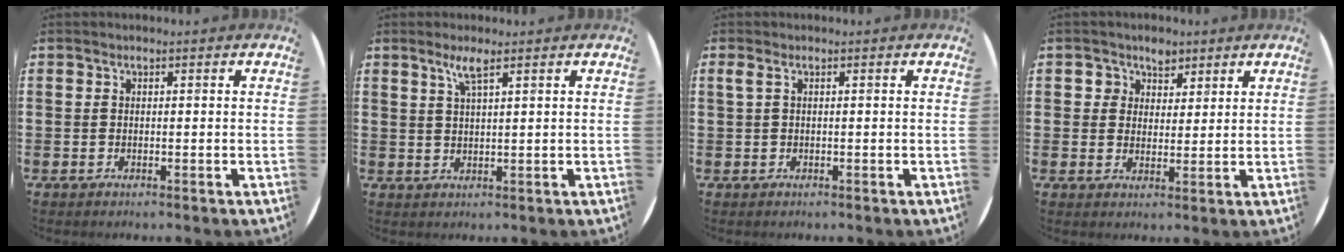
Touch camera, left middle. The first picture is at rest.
{"total": 2.8, "force": [1.8, 0.1, 2.0], "torque": [-0.043, 0.003, 0.031]}
{"total": 0.7, "force": [0.1, 0.1, 0.7], "torque": [-0.014, 0.002, 0.001]}
{"total": 3.4, "force": [2.2, 2.5, 0.5], "torque": [-0.005, 0.006, 0.038]}